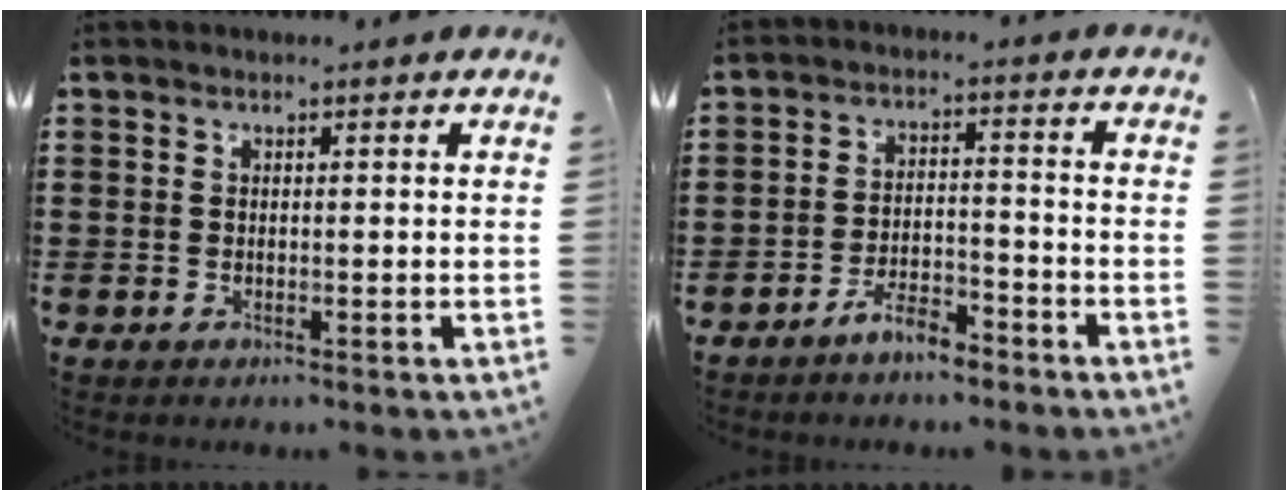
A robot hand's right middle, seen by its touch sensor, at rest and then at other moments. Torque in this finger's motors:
{"motor_torque": [1.52, -0.62, 0.14, 0.05]}